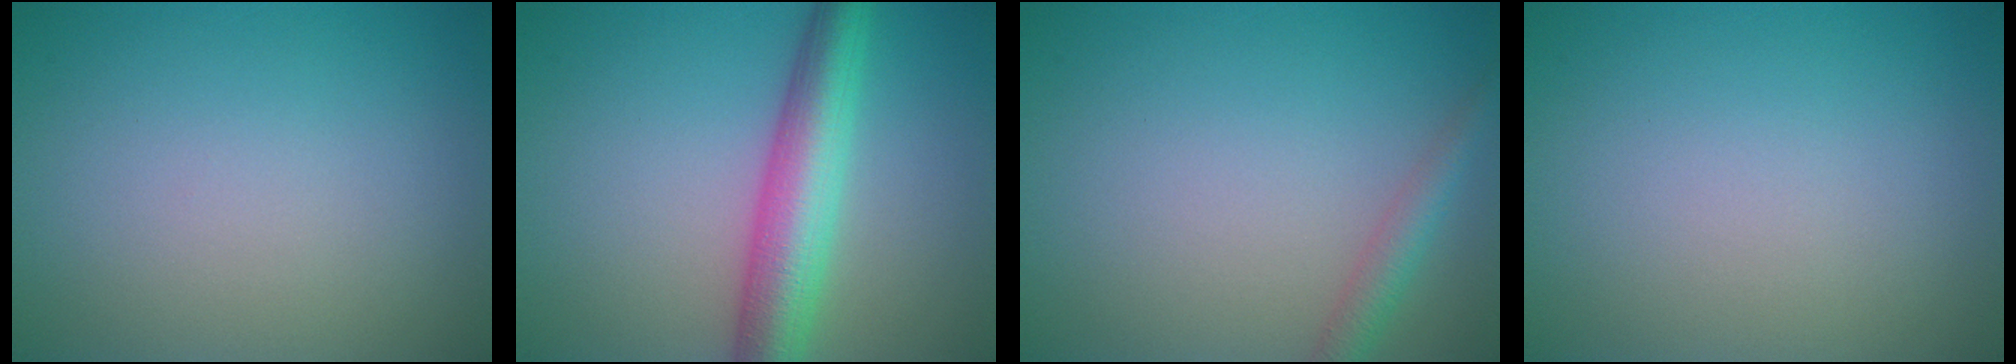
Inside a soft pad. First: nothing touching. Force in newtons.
{"total": 6.4, "press": 6.4, "slide": 0.2}
{"total": 2.2, "press": 2.2, "slide": 0.1}
{"total": 0.0}